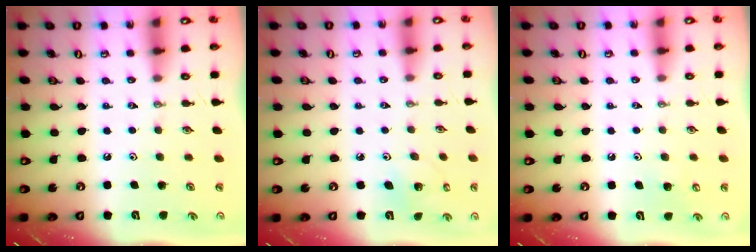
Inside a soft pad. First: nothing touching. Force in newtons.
{"total": 4.1, "press": 4.1, "slide": 0.3}
{"total": 4.8, "press": 4.7, "slide": 0.7}